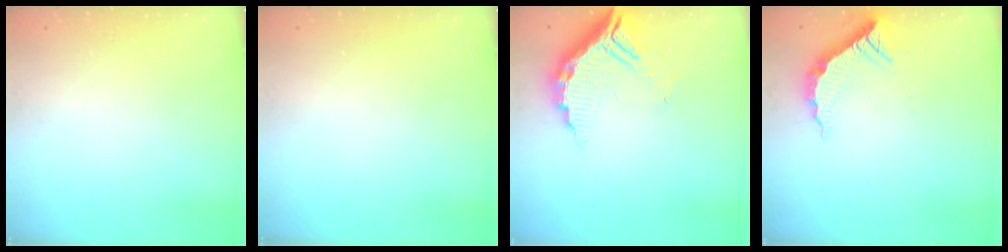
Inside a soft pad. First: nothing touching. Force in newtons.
{"total": 0.0}
{"total": 14.5, "press": 14.4, "slide": 1.1}
{"total": 11.9, "press": 11.8, "slide": 0.7}